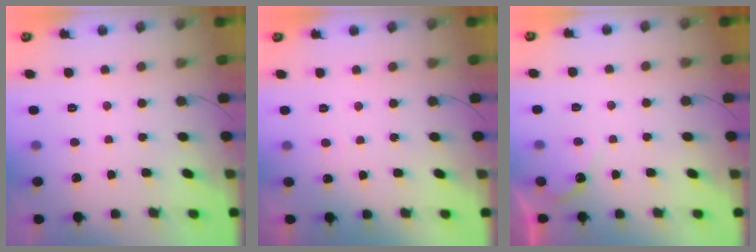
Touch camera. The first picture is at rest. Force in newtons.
{"total": 1.7, "press": 1.6, "slide": 0.0}
{"total": 4.3, "press": 4.3, "slide": 0.3}